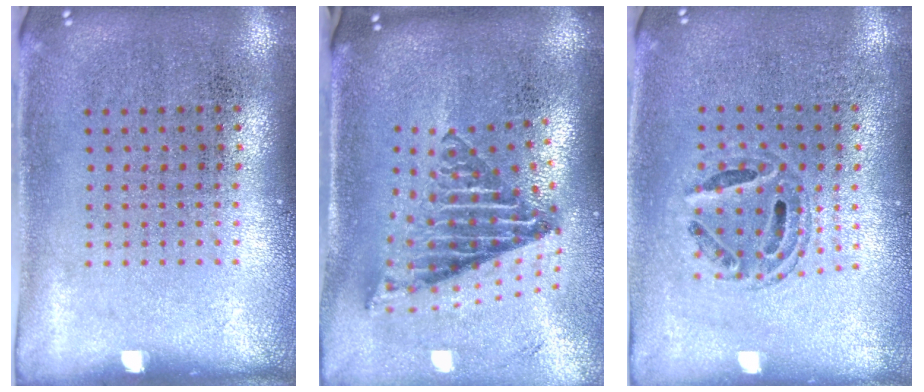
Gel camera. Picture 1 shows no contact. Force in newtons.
{"total": 2.8, "press": 1.7, "slide": 2.2}
{"total": 0.7, "press": 0.7, "slide": 0.1}